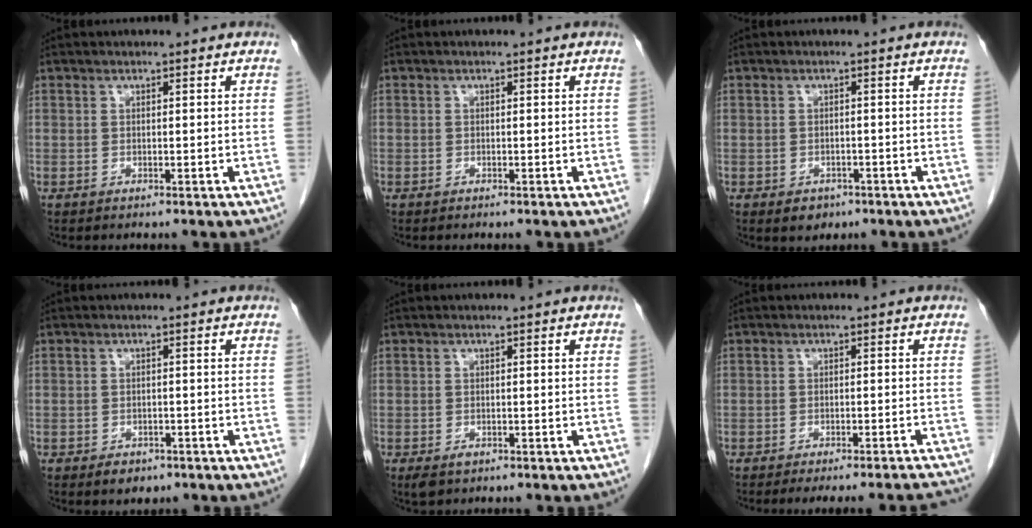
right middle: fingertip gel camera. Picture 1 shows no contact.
{"total": 0.0}
{"total": 2.2, "force": [-1.2, 1.7, 0.8], "torque": [-0.010, 0.003, -0.008]}
{"total": 2.9, "force": [-1.9, 1.8, 1.2], "torque": [-0.018, 0.001, -0.017]}
{"total": 2.0, "force": [-1.1, 1.1, 1.3], "torque": [-0.026, -0.004, -0.011]}
{"total": 10.2, "force": [-9.6, -0.2, 3.4], "torque": [-0.025, -0.006, -0.113]}